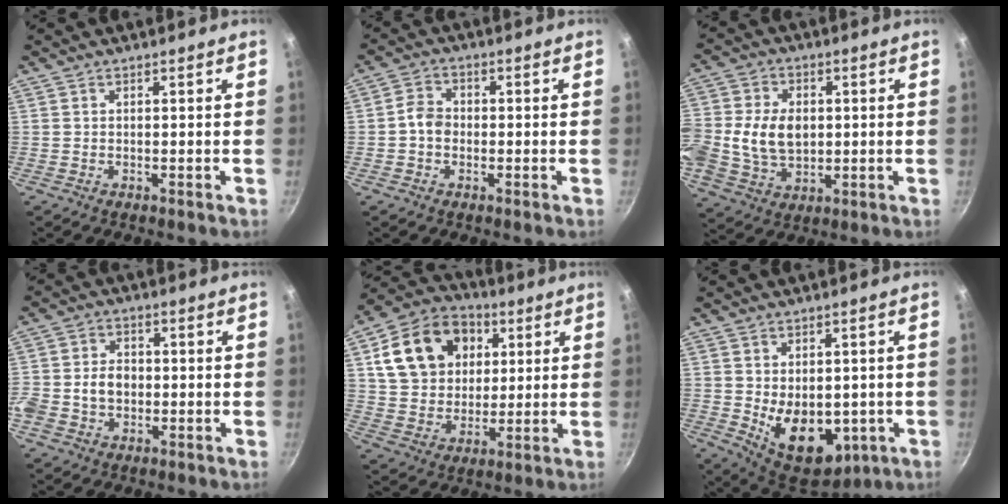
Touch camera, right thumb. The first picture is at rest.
{"total": 3.9, "force": [-0.8, 3.2, 2.1], "torque": [-0.024, 0.020, -0.023]}
{"total": 14.4, "force": [0.2, 10.9, 9.3], "torque": [-0.185, 0.018, 0.005]}
{"total": 7.9, "force": [-1.3, 6.3, 4.7], "torque": [-0.078, 0.026, -0.033]}
{"total": 18.5, "force": [5.7, 14.3, 10.3], "torque": [-0.160, 0.009, 0.096]}
{"total": 13.6, "force": [-2.1, 9.0, 10.1], "torque": [-0.111, -0.019, -0.006]}